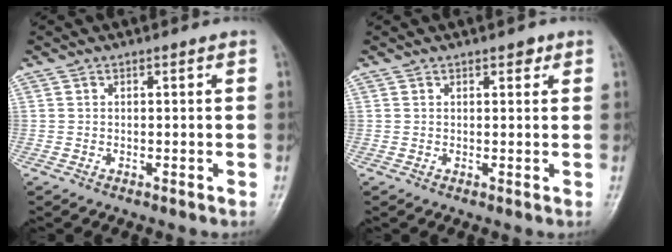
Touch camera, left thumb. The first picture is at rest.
{"total": 1.6, "force": [1.0, 0.8, 0.9], "torque": [-0.002, -0.003, 0.010]}